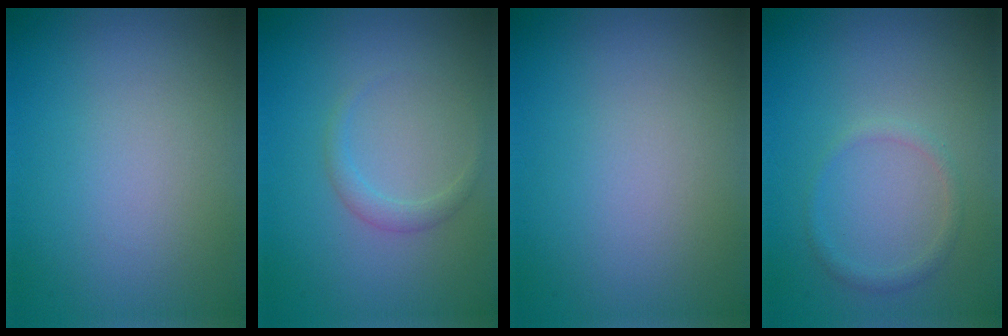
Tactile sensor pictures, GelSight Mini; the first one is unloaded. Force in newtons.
{"total": 1.2, "press": 1.2, "slide": 0.1}
{"total": 0.0}
{"total": 1.1, "press": 1.1, "slide": 0.0}